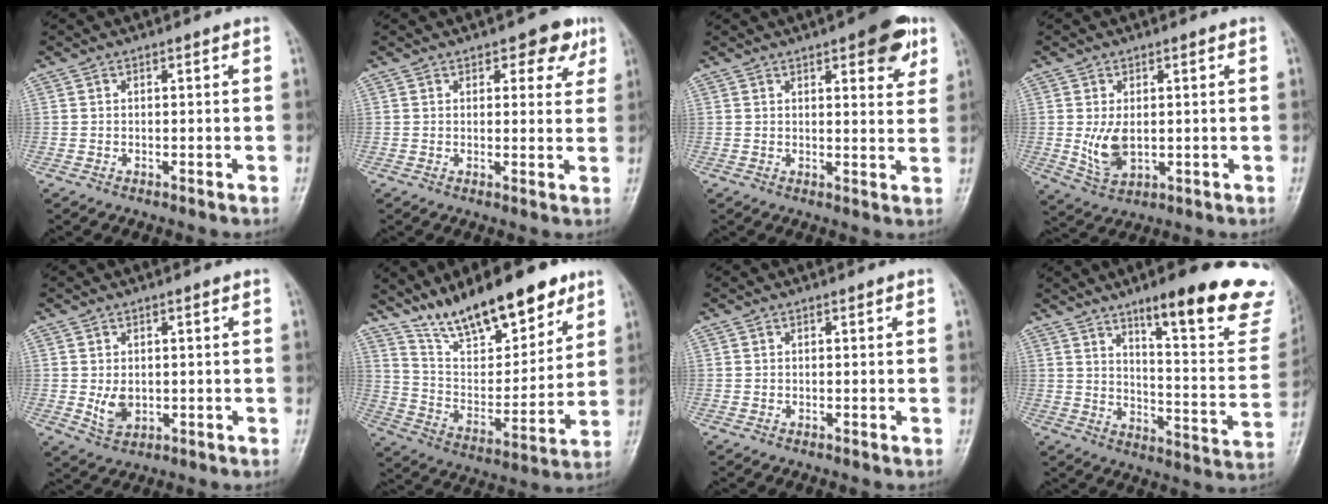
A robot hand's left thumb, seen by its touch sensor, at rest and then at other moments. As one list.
[{"total": 5.7, "force": [3.2, 3.2, 3.5], "torque": [-0.010, -0.010, 0.034]}, {"total": 9.2, "force": [5.0, 3.2, 7.1], "torque": [-0.066, -0.017, 0.057]}, {"total": 5.9, "force": [0.2, 3.6, 4.6], "torque": [-0.082, -0.015, 0.014]}, {"total": 4.1, "force": [-0.1, 3.0, 2.8], "torque": [-0.040, -0.008, 0.008]}, {"total": 19.7, "force": [14.3, 7.1, 11.6], "torque": [-0.141, -0.071, 0.249]}, {"total": 0.0}, {"total": 23.3, "force": [15.3, 5.2, 16.8], "torque": [-0.183, -0.075, 0.209]}]